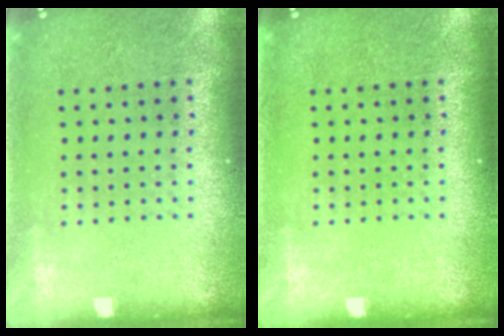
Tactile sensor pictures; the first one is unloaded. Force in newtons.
{"total": 0.0}